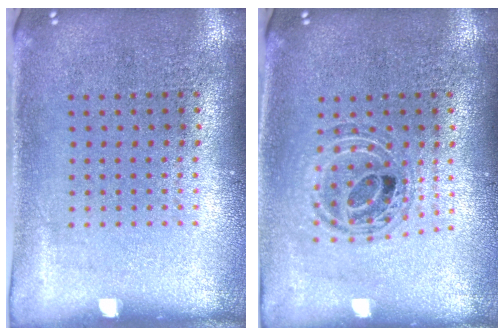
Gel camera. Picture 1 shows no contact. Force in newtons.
{"total": 0.7, "press": 0.7, "slide": 0.2}